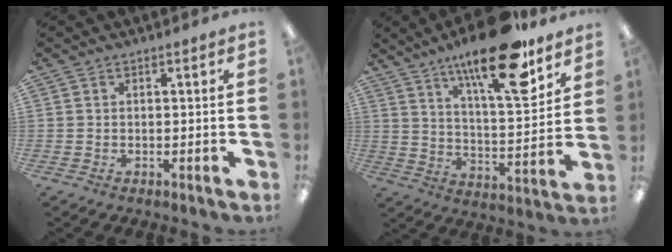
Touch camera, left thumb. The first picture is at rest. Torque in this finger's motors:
{"motor_torque": [0.88, 0.30, 1.60, -1.18, 0.33]}